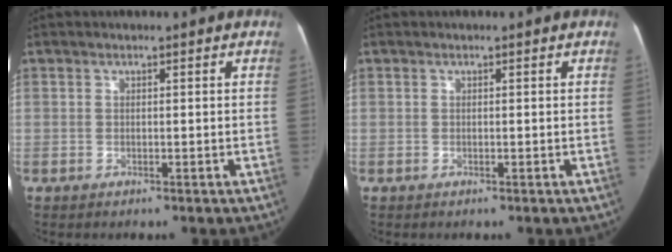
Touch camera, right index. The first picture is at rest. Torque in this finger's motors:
{"motor_torque": [0.00, 0.00, 0.02, 0.00]}